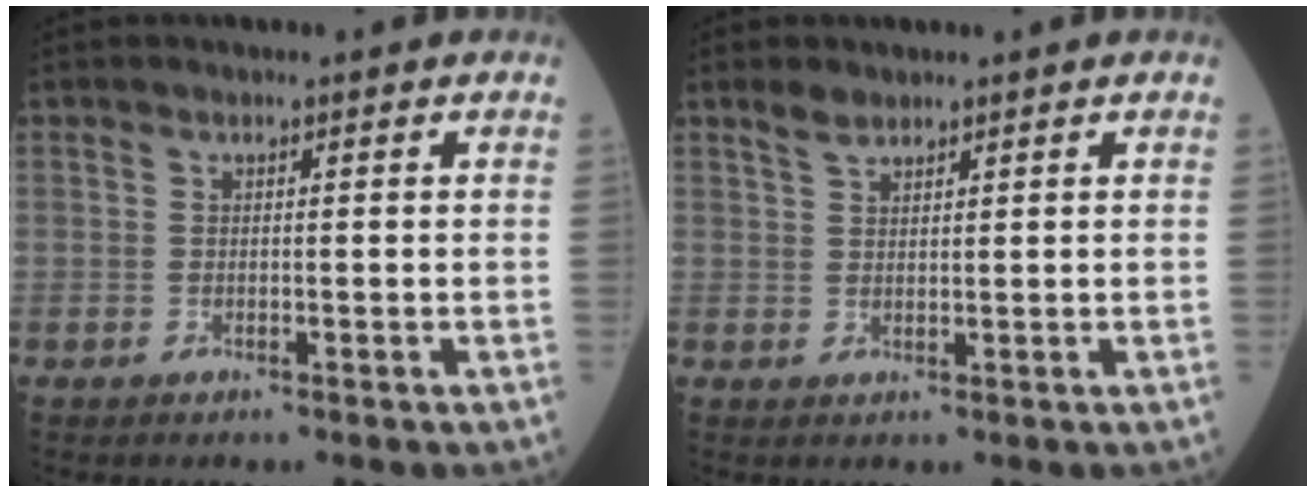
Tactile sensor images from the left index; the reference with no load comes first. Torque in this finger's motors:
{"motor_torque": [0.06, -0.05, -0.38, 0.00]}